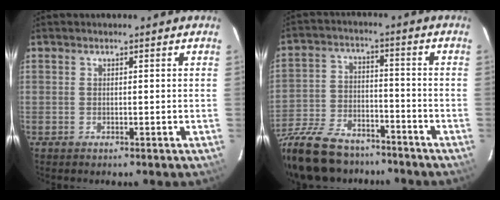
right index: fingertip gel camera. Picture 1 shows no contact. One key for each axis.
{"total": 23.9, "fx": -18.6, "fy": 10.4, "fz": 10.9, "tx": -0.255, "ty": -0.014, "tz": -0.300}